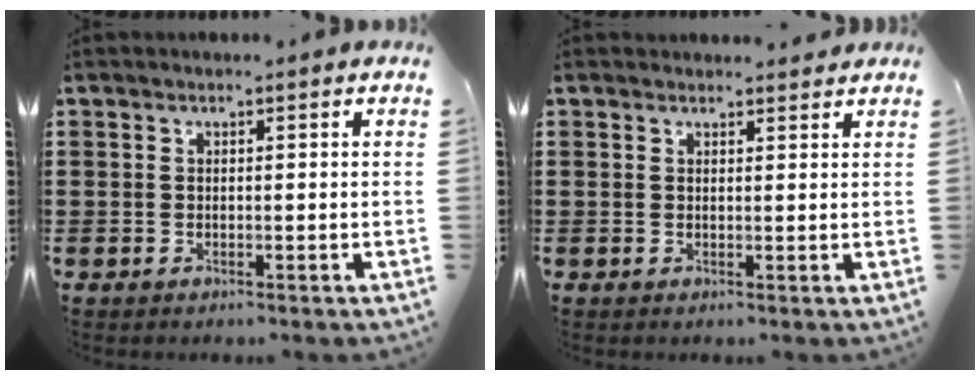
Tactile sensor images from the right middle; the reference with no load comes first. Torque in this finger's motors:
{"motor_torque": [0.06, -0.04, 0.09, 0.02]}